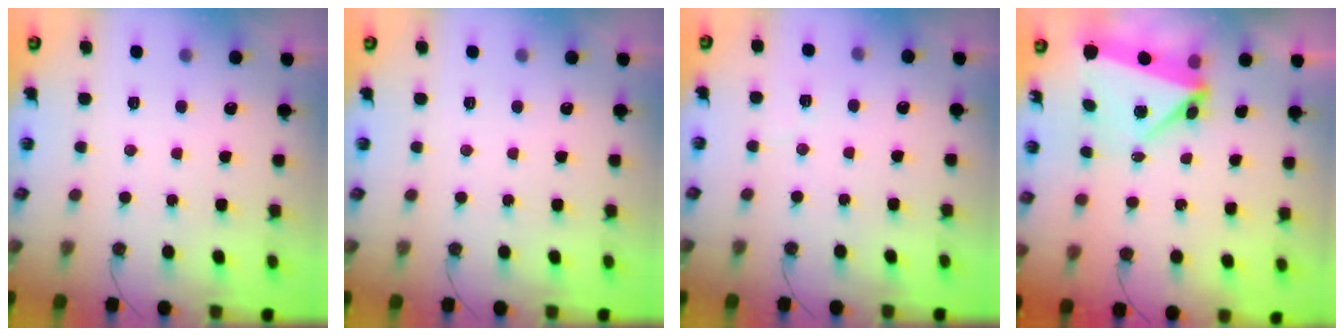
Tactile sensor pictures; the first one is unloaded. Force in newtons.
{"total": 0.0}
{"total": 2.9, "press": 2.7, "slide": 0.9}
{"total": 5.5, "press": 5.3, "slide": 1.7}